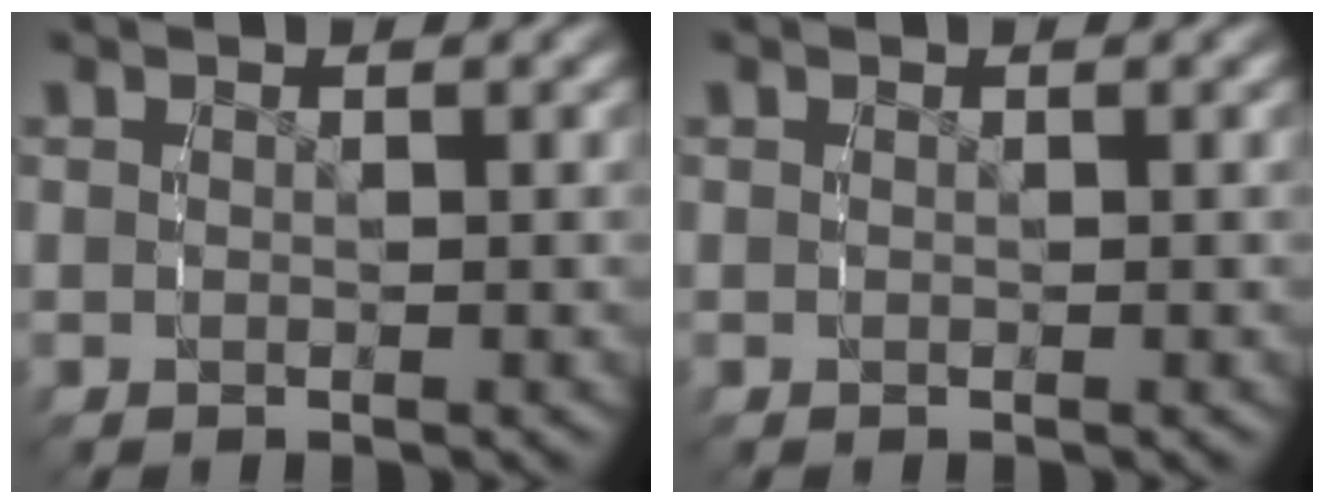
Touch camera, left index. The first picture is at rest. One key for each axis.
{"total": 0.0}